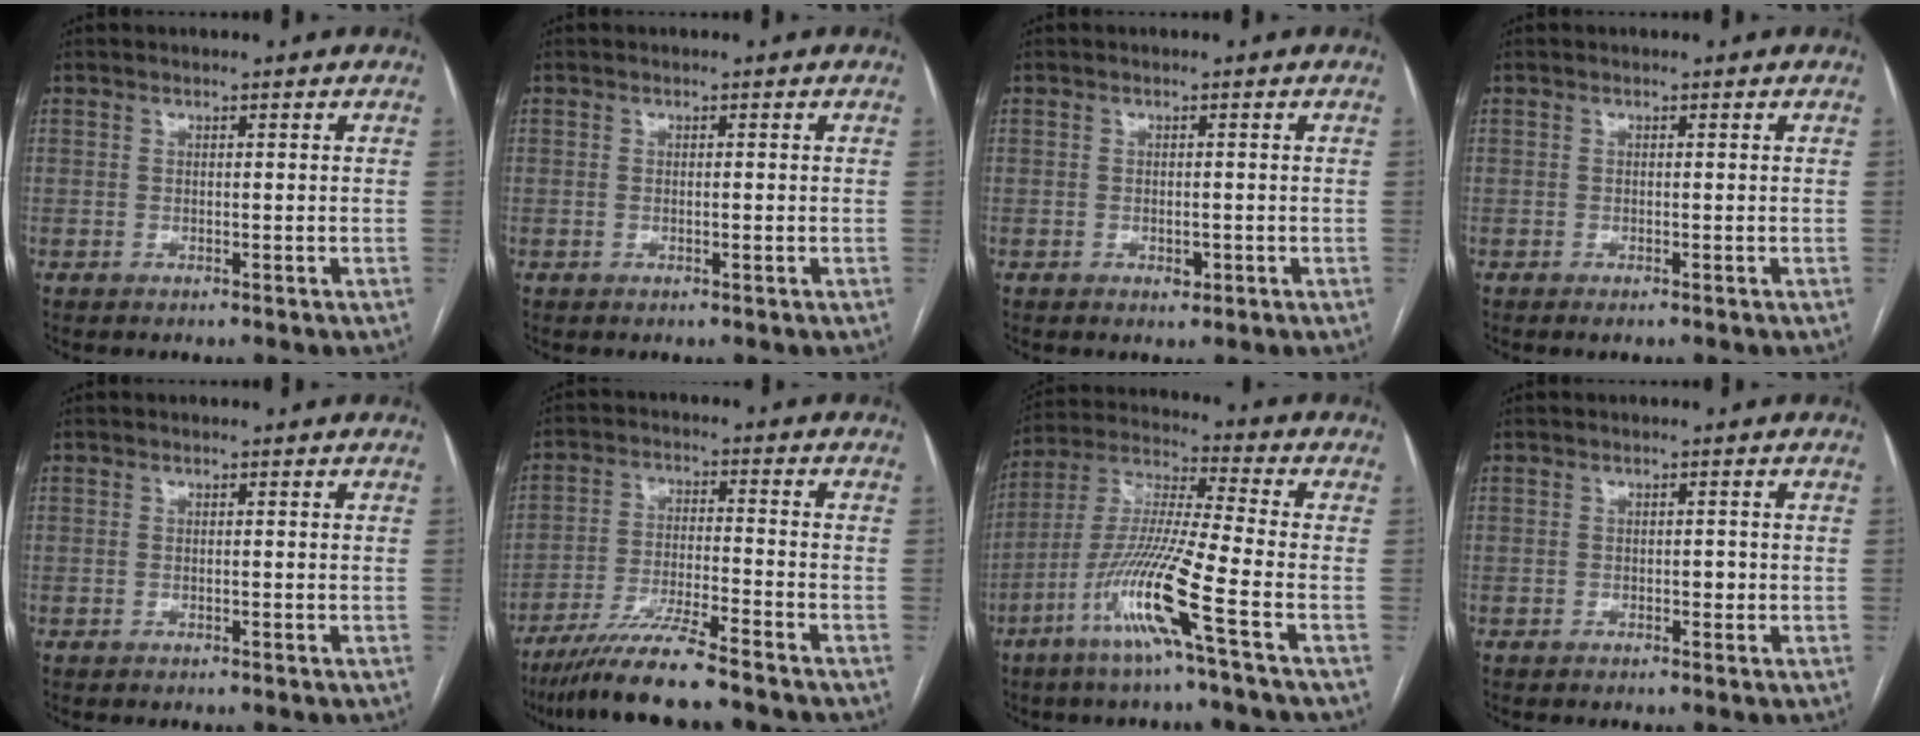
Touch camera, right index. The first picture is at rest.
{"total": 0.8, "force": [-0.1, 0.2, 0.7], "torque": [-0.016, 0.001, 0.001]}
{"total": 1.5, "force": [-0.5, 0.8, 1.1], "torque": [-0.018, -0.001, -0.002]}
{"total": 0.6, "force": [-0.5, -0.1, 0.4], "torque": [-0.006, -0.002, -0.008]}
{"total": 0.0}
{"total": 9.5, "force": [-8.0, -0.6, 5.2], "torque": [-0.089, -0.028, -0.144]}
{"total": 13.3, "force": [-6.2, -1.3, 11.7], "torque": [-0.241, -0.015, -0.126]}
{"total": 1.1, "force": [-0.2, 0.6, 0.9], "torque": [-0.010, 0.002, -0.003]}